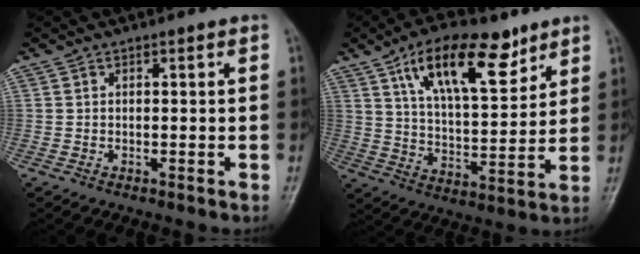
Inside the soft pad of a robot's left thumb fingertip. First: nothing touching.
{"total": 16.7, "force": [9.5, 7.1, 11.8], "torque": [-0.160, -0.039, 0.163]}